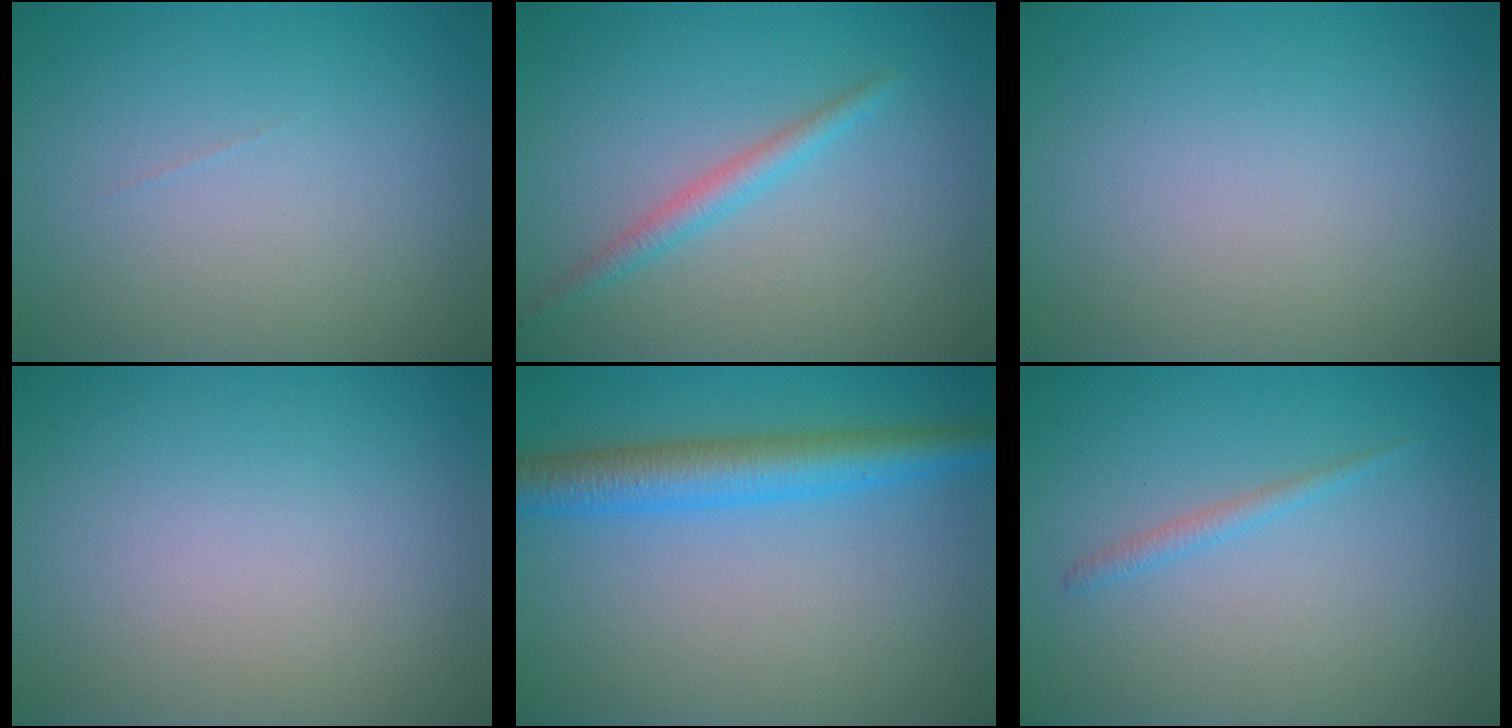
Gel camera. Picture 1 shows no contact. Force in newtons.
{"total": 1.8, "press": 1.8, "slide": 0.1}
{"total": 0.0}
{"total": 0.0}
{"total": 4.9, "press": 4.9, "slide": 0.3}
{"total": 1.0, "press": 1.0, "slide": 0.1}